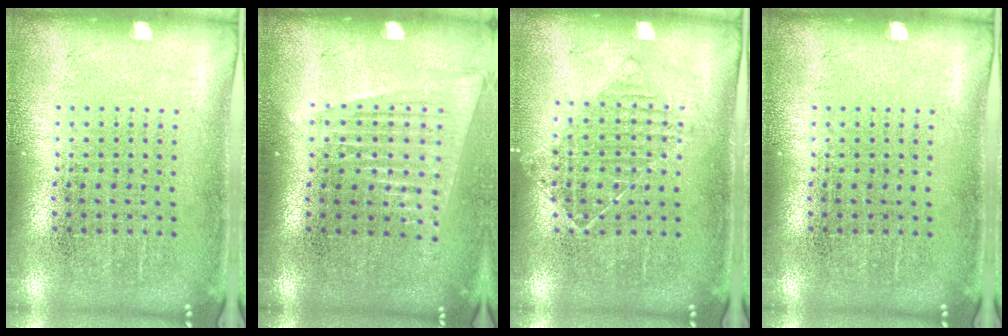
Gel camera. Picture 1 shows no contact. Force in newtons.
{"total": 1.4, "press": 1.3, "slide": 0.6}
{"total": 1.1, "press": 1.0, "slide": 0.4}
{"total": 0.0}